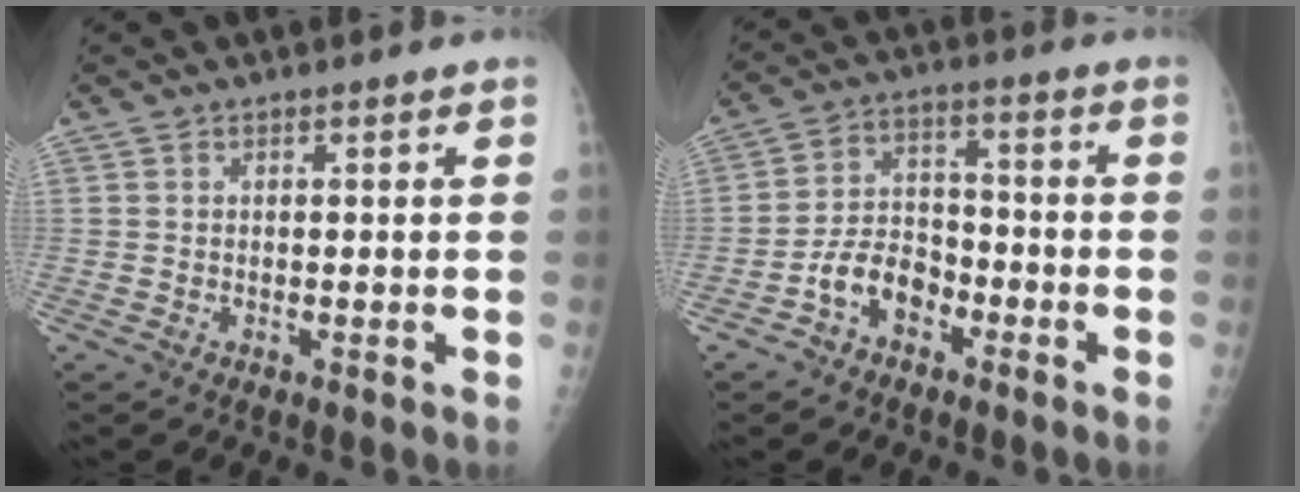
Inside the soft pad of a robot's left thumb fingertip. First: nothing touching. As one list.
[{"total": 8.0, "force": [-4.2, 5.3, 4.2], "torque": [-0.061, 0.038, -0.079]}]